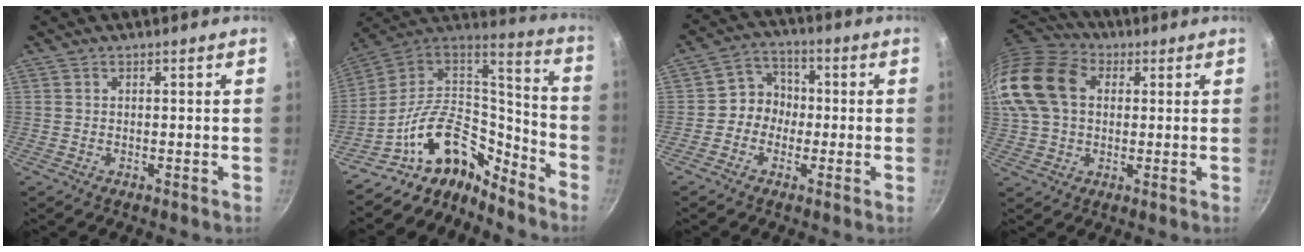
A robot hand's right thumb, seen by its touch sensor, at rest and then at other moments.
{"total": 17.7, "force": [-11.2, 9.7, 9.7], "torque": [-0.125, 0.097, -0.204]}
{"total": 6.3, "force": [-1.0, 5.8, 2.4], "torque": [0.000, 0.022, -0.030]}
{"total": 17.8, "force": [3.2, 13.0, 11.7], "torque": [-0.227, 0.029, 0.045]}